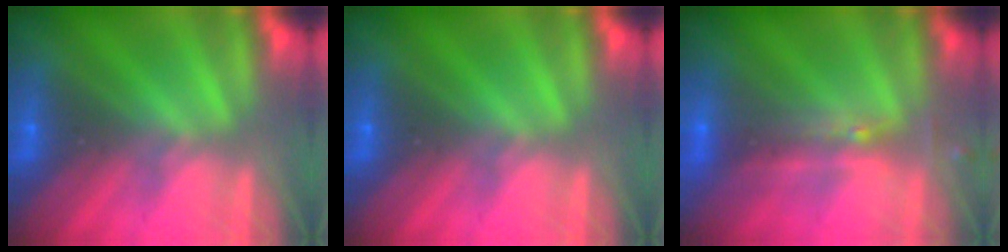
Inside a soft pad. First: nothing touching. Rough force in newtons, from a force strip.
{"total": 0.0}
{"total": 2.4}